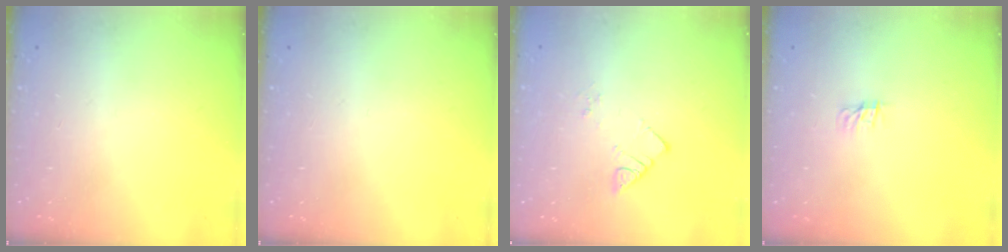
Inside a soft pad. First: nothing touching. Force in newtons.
{"total": 0.0}
{"total": 2.6, "press": 2.6, "slide": 0.1}
{"total": 0.0}